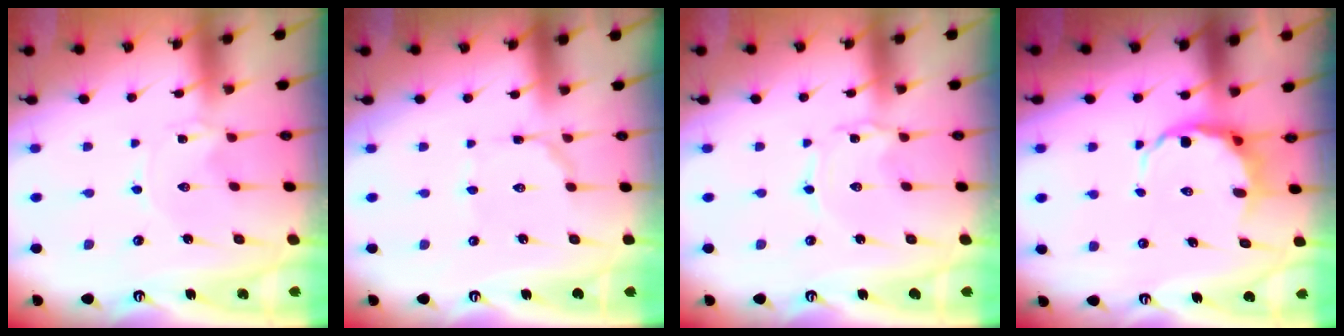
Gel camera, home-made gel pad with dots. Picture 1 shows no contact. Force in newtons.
{"total": 2.2, "press": 2.2, "slide": 0.2}
{"total": 1.2, "press": 1.2, "slide": 0.1}
{"total": 6.4, "press": 6.0, "slide": 2.3}